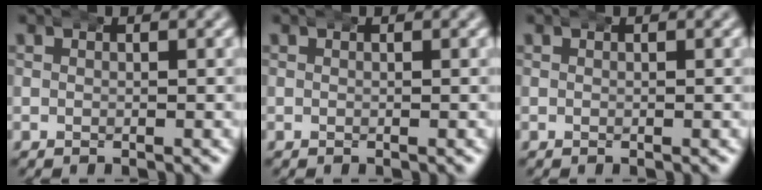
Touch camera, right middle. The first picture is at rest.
{"total": 0.0}
{"total": 0.0}